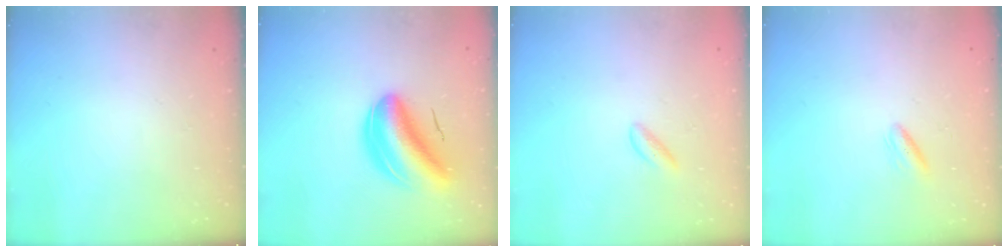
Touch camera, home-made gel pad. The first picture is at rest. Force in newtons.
{"total": 11.2, "press": 10.6, "slide": 3.4}
{"total": 2.4, "press": 2.3, "slide": 0.7}
{"total": 3.1, "press": 2.8, "slide": 1.3}